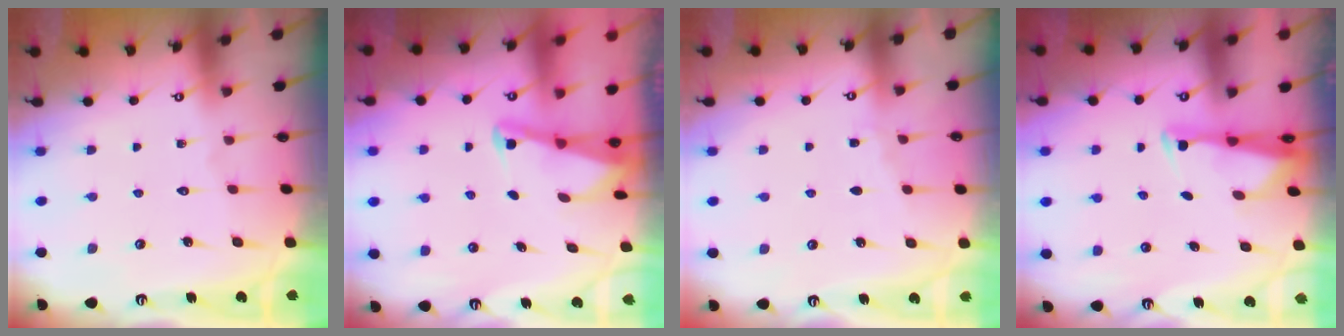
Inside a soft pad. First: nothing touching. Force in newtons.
{"total": 2.1, "press": 2.1, "slide": 0.4}
{"total": 2.8, "press": 2.7, "slide": 0.3}
{"total": 2.9, "press": 2.8, "slide": 0.7}